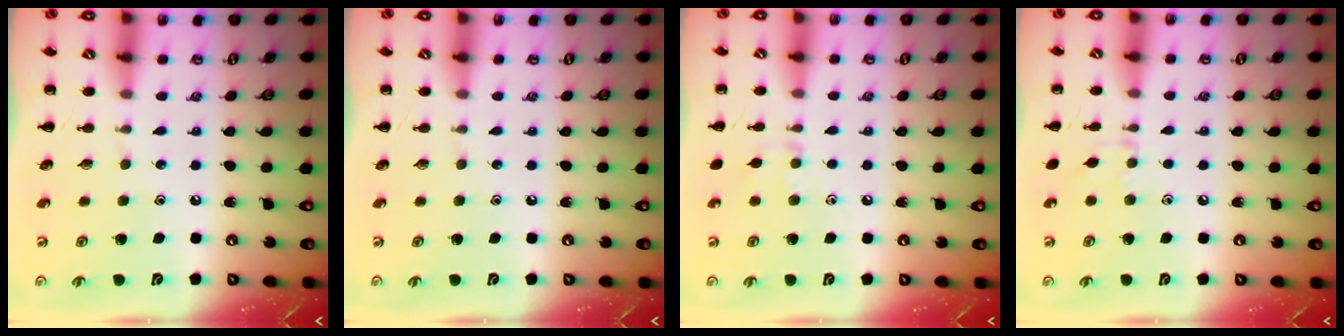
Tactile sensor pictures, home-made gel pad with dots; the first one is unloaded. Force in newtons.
{"total": 0.0}
{"total": 5.7, "press": 5.6, "slide": 1.5}
{"total": 4.9, "press": 4.5, "slide": 1.7}